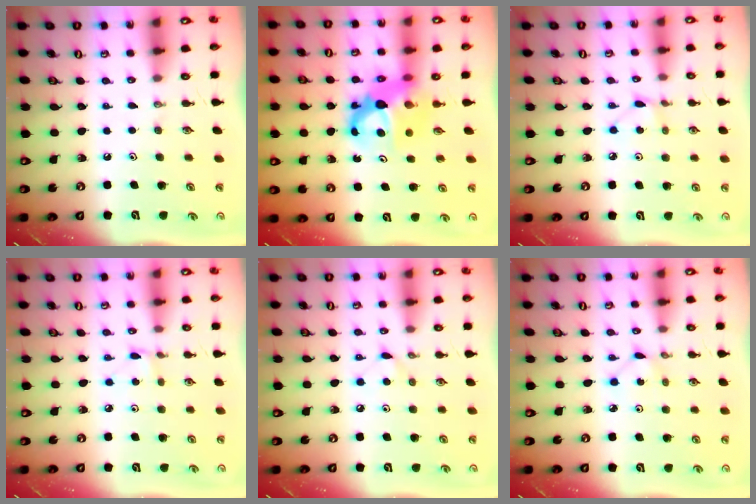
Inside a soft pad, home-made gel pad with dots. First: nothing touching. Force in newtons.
{"total": 9.3, "press": 9.3, "slide": 0.6}
{"total": 3.0, "press": 3.0, "slide": 0.4}
{"total": 2.2, "press": 2.2, "slide": 0.3}
{"total": 5.6, "press": 5.5, "slide": 0.7}
{"total": 1.2, "press": 1.2, "slide": 0.1}